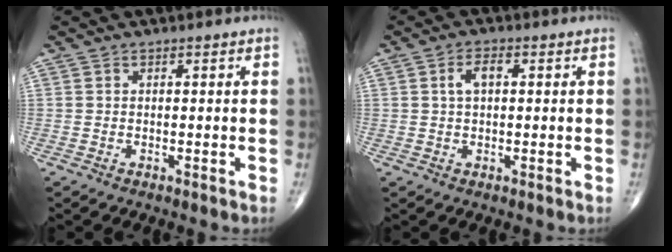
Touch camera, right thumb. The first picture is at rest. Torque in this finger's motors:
{"motor_torque": [0.05, 0.05, -0.10, 0.14, 0.08]}